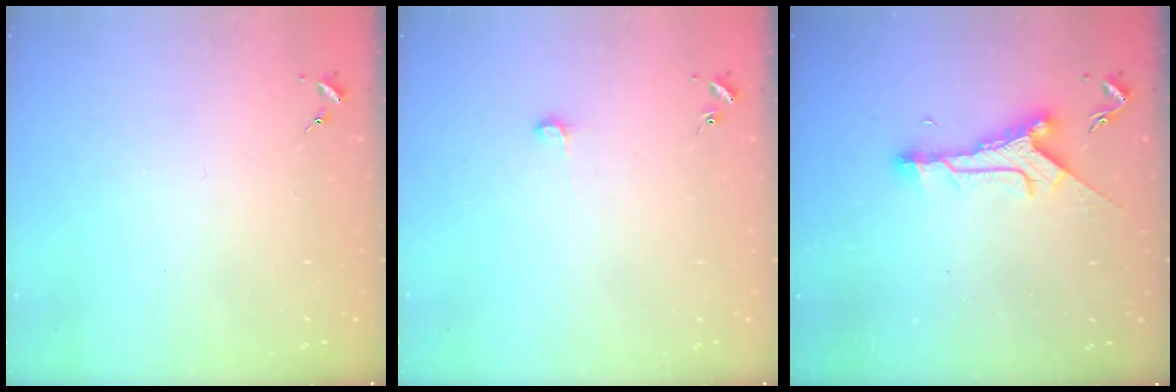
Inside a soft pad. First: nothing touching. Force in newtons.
{"total": 4.3, "press": 4.3, "slide": 0.4}
{"total": 9.6, "press": 9.6, "slide": 0.5}